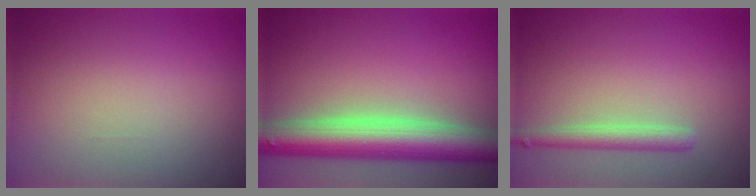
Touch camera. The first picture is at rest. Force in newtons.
{"total": 8.2, "press": 8.1, "slide": 0.3}
{"total": 2.2, "press": 2.2, "slide": 0.1}